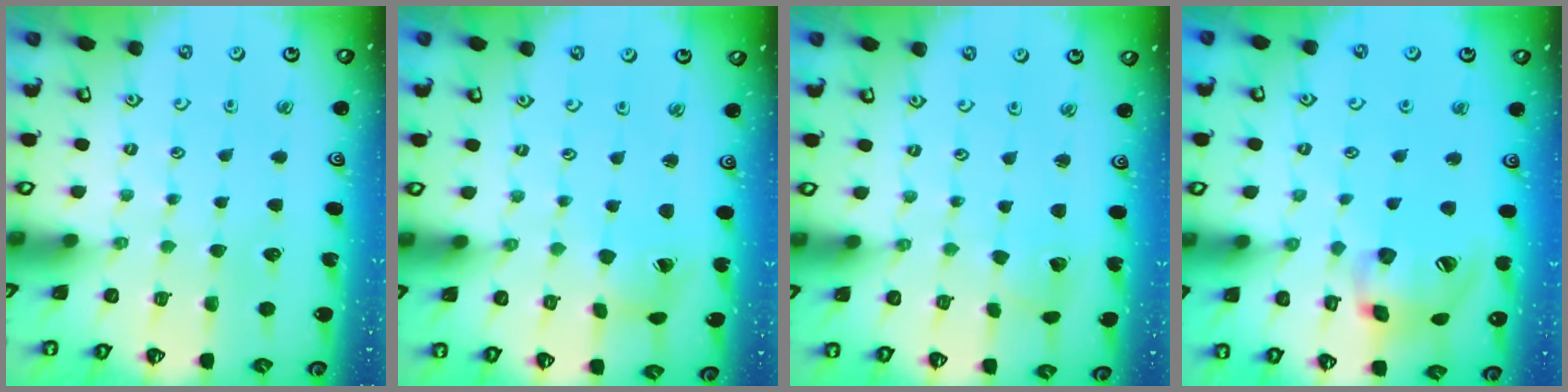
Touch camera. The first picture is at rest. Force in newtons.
{"total": 3.0, "press": 3.0, "slide": 0.3}
{"total": 2.1, "press": 2.1, "slide": 0.2}
{"total": 16.7, "press": 16.5, "slide": 2.5}